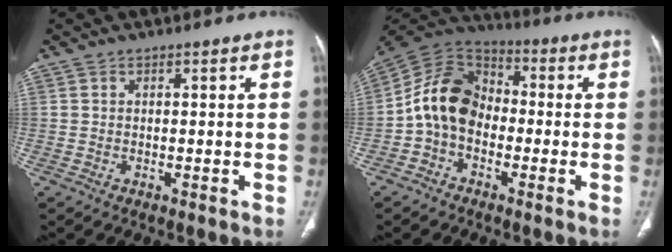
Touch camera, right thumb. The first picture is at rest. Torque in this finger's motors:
{"motor_torque": [1.05, 2.24, 1.13, -0.95, 0.13]}